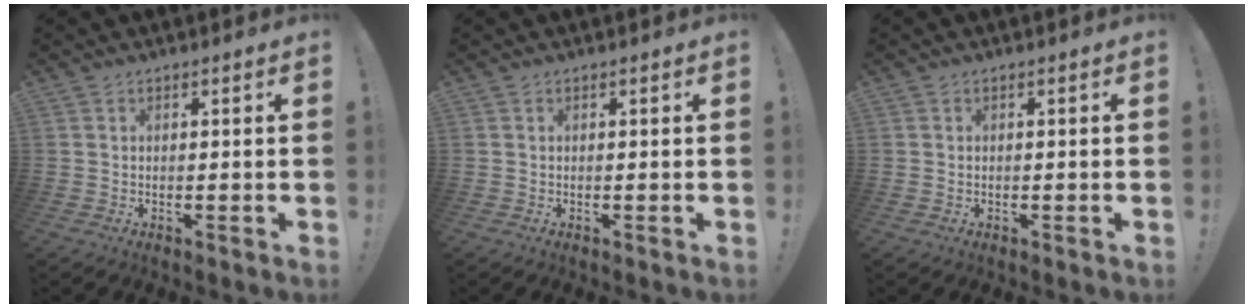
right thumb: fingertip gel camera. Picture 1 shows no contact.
{"total": 0.0}
{"total": 0.0}